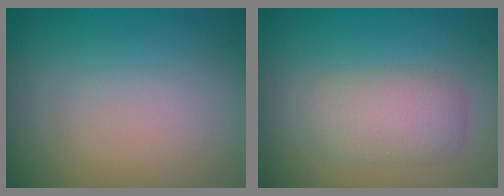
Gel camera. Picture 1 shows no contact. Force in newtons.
{"total": 3.2, "press": 3.2, "slide": 0.2}